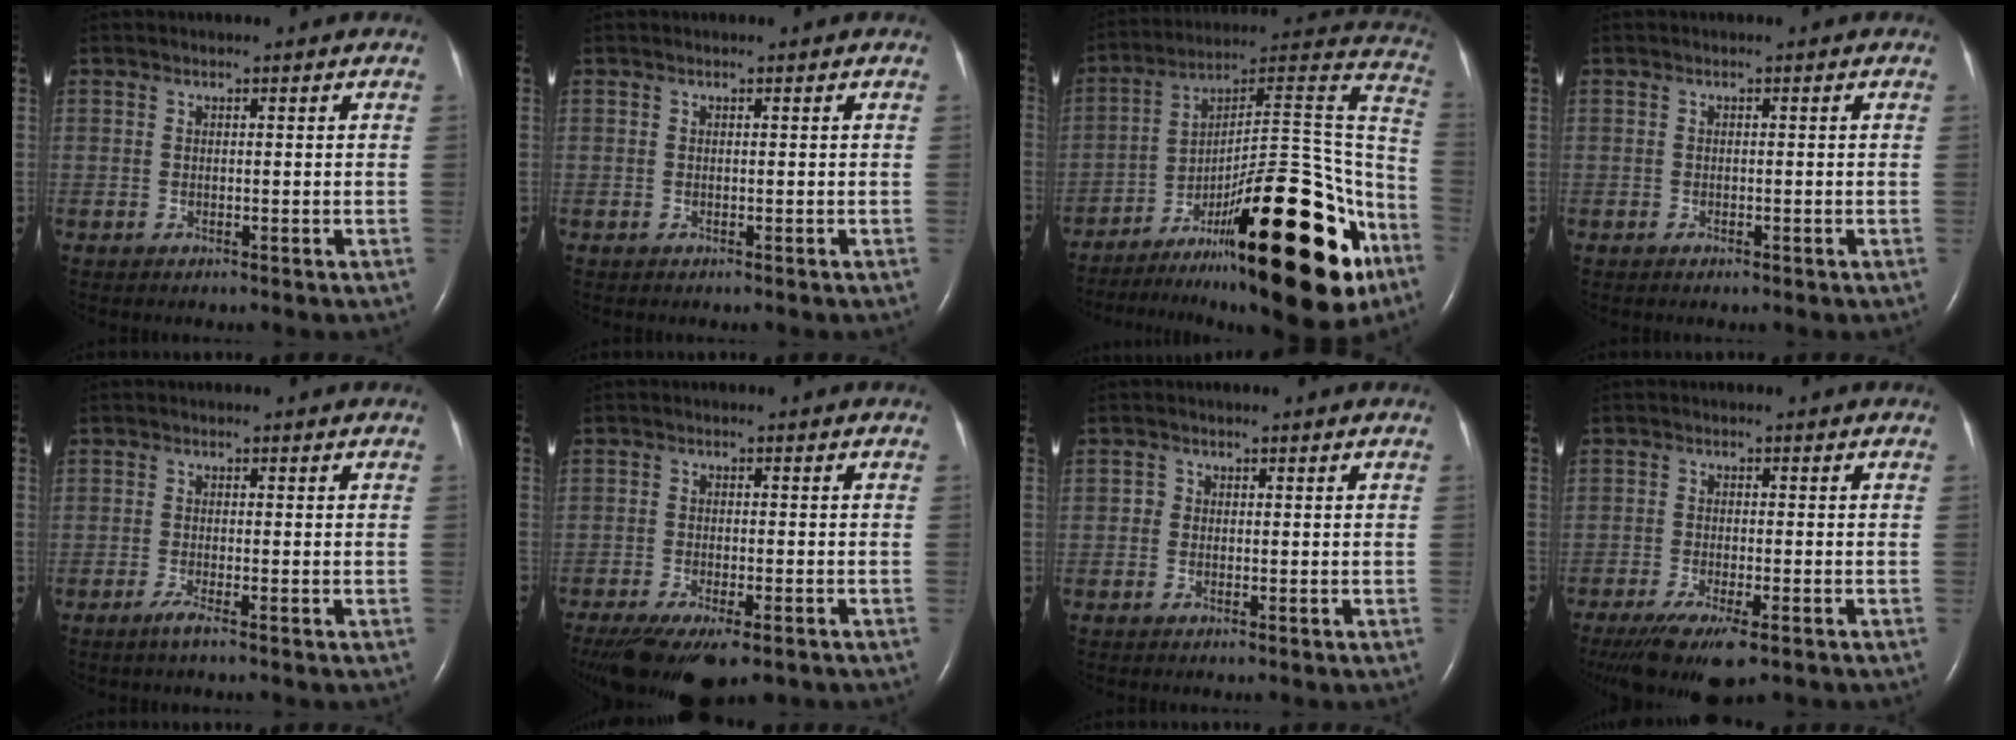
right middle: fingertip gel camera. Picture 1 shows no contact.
{"total": 0.0}
{"total": 33.0, "force": [-17.5, 7.4, 27.0], "torque": [-0.329, 0.008, -0.259]}
{"total": 0.7, "force": [-0.4, 0.3, 0.4], "torque": [-0.007, 0.000, -0.003]}
{"total": 1.6, "force": [-1.1, -0.2, 1.2], "torque": [-0.029, -0.004, -0.025]}
{"total": 13.4, "force": [-9.3, 4.1, 8.6], "torque": [-0.167, -0.028, -0.145]}
{"total": 1.0, "force": [-0.1, 0.9, 0.2], "torque": [-0.001, 0.003, -0.003]}
{"total": 9.6, "force": [-6.5, 2.1, 6.8], "torque": [-0.113, -0.023, -0.104]}